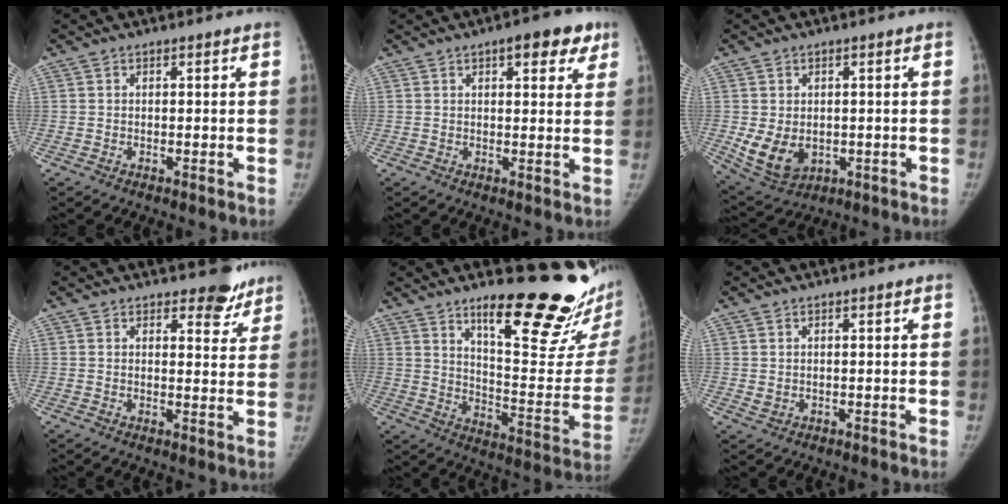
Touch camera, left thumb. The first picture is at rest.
{"total": 7.5, "force": [4.0, 3.2, 5.4], "torque": [-0.040, -0.010, 0.045]}
{"total": 8.0, "force": [-1.0, 5.9, 5.3], "torque": [-0.083, -0.014, 0.003]}
{"total": 5.3, "force": [4.3, 2.5, 1.9], "torque": [0.008, -0.031, 0.051]}
{"total": 25.1, "force": [17.2, 6.2, 17.2], "torque": [-0.203, -0.126, 0.251]}
{"total": 1.3, "force": [0.2, 1.1, 0.7], "torque": [-0.012, -0.003, 0.009]}